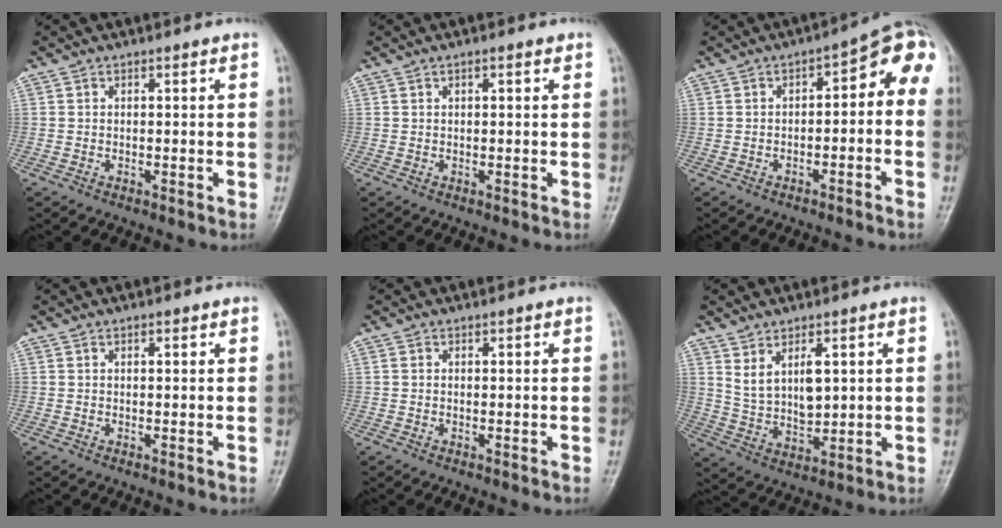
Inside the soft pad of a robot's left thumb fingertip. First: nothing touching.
{"total": 1.3, "force": [0.6, 0.4, 1.0], "torque": [-0.016, 0.001, 0.008]}
{"total": 8.0, "force": [-1.1, 3.9, 6.9], "torque": [-0.063, 0.054, -0.024]}
{"total": 0.7, "force": [0.4, 0.3, 0.4], "torque": [-0.007, -0.002, 0.006]}
{"total": 0.0}
{"total": 6.9, "force": [2.9, 3.3, 5.4], "torque": [-0.087, -0.024, 0.067]}